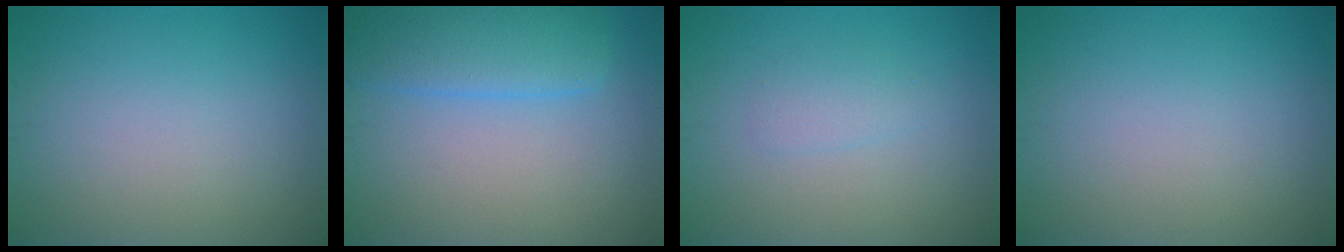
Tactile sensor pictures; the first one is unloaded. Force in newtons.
{"total": 4.7, "press": 4.6, "slide": 0.3}
{"total": 1.3, "press": 1.3, "slide": 0.0}
{"total": 0.0}